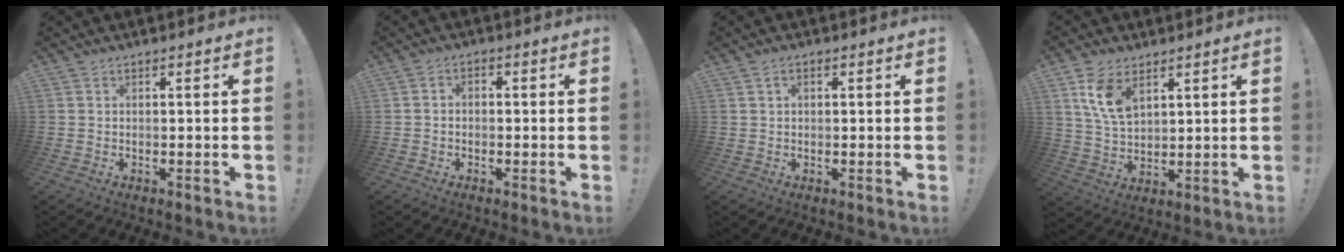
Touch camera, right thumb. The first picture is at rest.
{"total": 2.0, "force": [-1.2, 1.2, 1.0], "torque": [-0.014, 0.009, -0.023]}
{"total": 1.5, "force": [0.4, 1.0, 1.0], "torque": [-0.013, 0.002, 0.005]}
{"total": 9.9, "force": [5.2, 5.7, 6.1], "torque": [-0.113, -0.015, 0.099]}